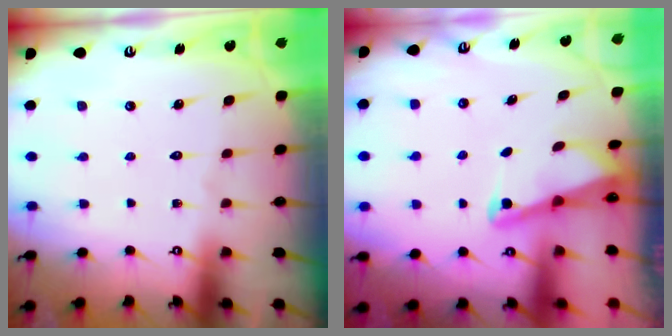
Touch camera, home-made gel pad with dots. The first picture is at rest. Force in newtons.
{"total": 2.3, "press": 2.3, "slide": 0.3}